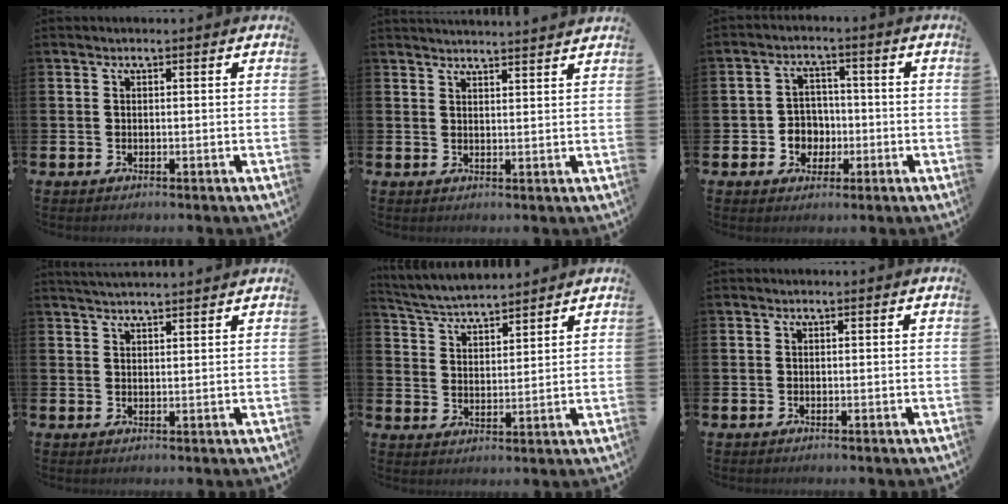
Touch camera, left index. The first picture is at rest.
{"total": 2.9, "force": [2.9, -0.4, -0.1], "torque": [-0.004, -0.018, 0.053]}
{"total": 4.1, "force": [-0.6, 4.0, 0.9], "torque": [-0.025, 0.000, -0.018]}
{"total": 2.7, "force": [2.7, -0.1, 0.1], "torque": [-0.008, -0.013, 0.050]}
{"total": 4.5, "force": [4.5, 0.5, 0.2], "torque": [-0.029, -0.029, 0.080]}
{"total": 0.0}